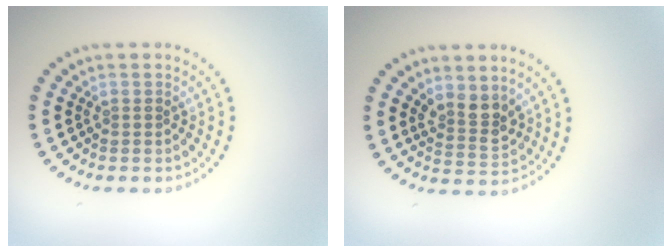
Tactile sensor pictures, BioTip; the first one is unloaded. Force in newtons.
{"total": 2.7, "press": 2.3, "slide": 1.3}